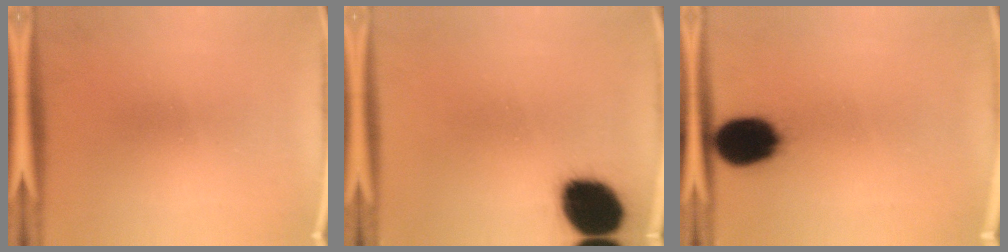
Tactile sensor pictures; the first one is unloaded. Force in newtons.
{"total": 16.5}
{"total": 13.0}